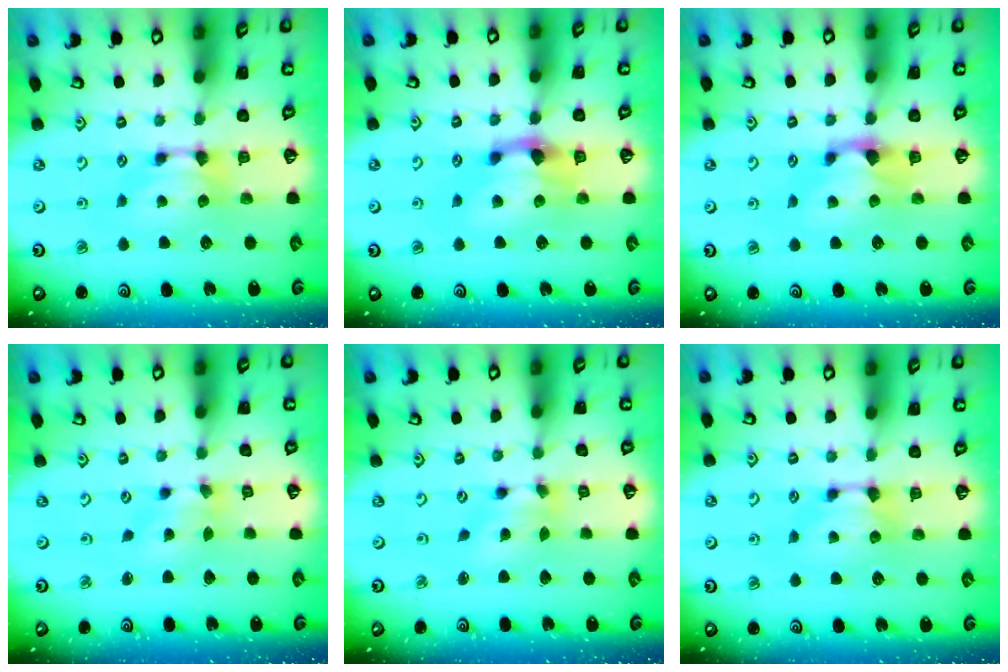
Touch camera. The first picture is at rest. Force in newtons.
{"total": 3.2, "press": 2.5, "slide": 2.0}
{"total": 0.7, "press": 0.4, "slide": 0.6}
{"total": 1.9, "press": 1.4, "slide": 1.3}
{"total": 2.9, "press": 2.4, "slide": 1.6}
{"total": 0.0}